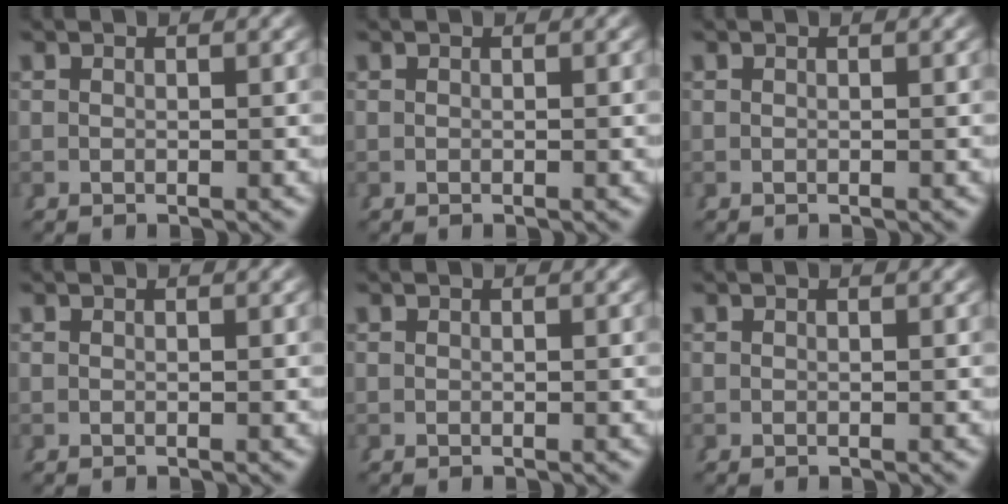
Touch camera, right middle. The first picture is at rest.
{"total": 0.0}
{"total": 0.0}
{"total": 0.0}
{"total": 0.0}
{"total": 0.0}